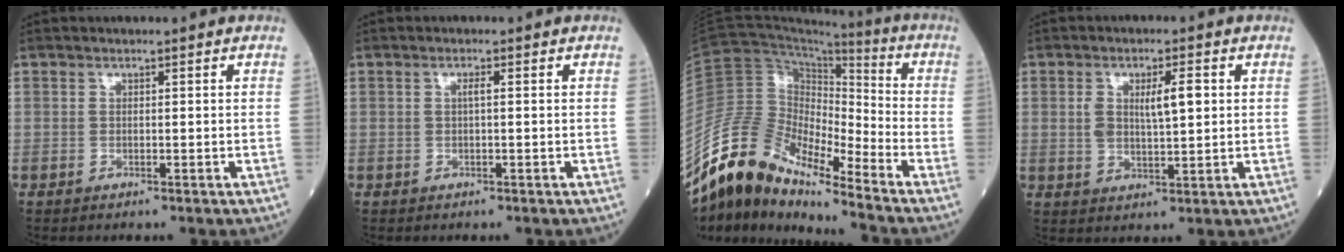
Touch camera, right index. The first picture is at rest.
{"total": 0.9, "force": [0.1, 0.0, 0.9], "torque": [-0.018, 0.002, 0.001]}
{"total": 13.3, "force": [-11.8, 3.2, 5.1], "torque": [-0.099, 0.054, -0.222]}
{"total": 5.5, "force": [1.4, 1.6, 5.0], "torque": [-0.093, 0.008, 0.031]}